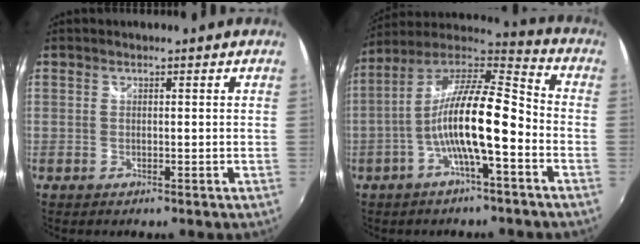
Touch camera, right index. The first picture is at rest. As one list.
[{"total": 15.1, "force": [-4.2, 2.9, 14.2], "torque": [-0.259, 0.008, -0.084]}]